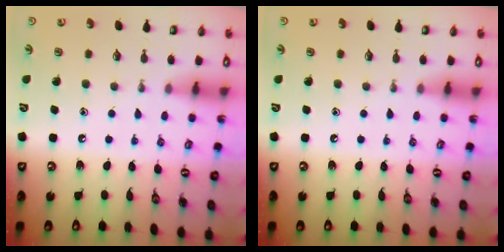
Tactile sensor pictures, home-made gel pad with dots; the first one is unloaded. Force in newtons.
{"total": 0.0}